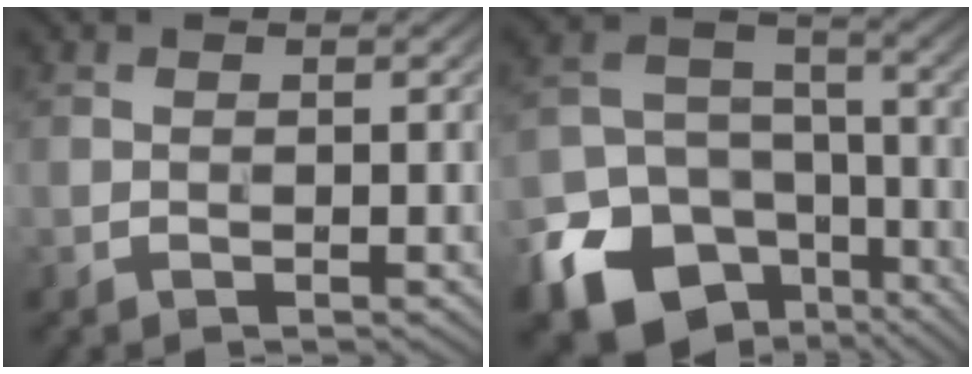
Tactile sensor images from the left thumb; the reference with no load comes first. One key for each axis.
{"total": 15.5, "fx": -8.8, "fy": 10.7, "fz": 6.9, "tx": -0.181, "ty": -0.040, "tz": -0.149}